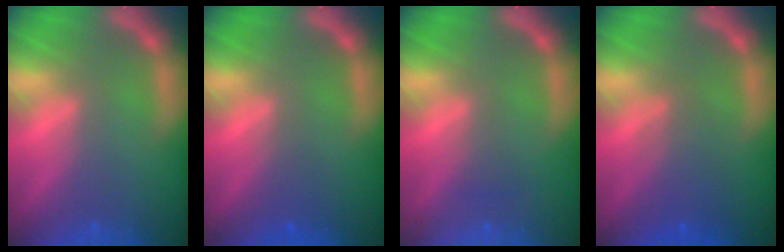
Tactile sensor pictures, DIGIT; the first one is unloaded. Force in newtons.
{"total": 1.4}
{"total": 1.0}
{"total": 3.6}